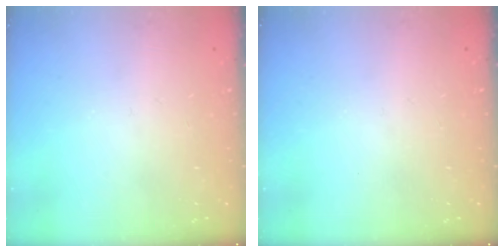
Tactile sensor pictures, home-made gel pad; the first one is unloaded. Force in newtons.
{"total": 0.0}